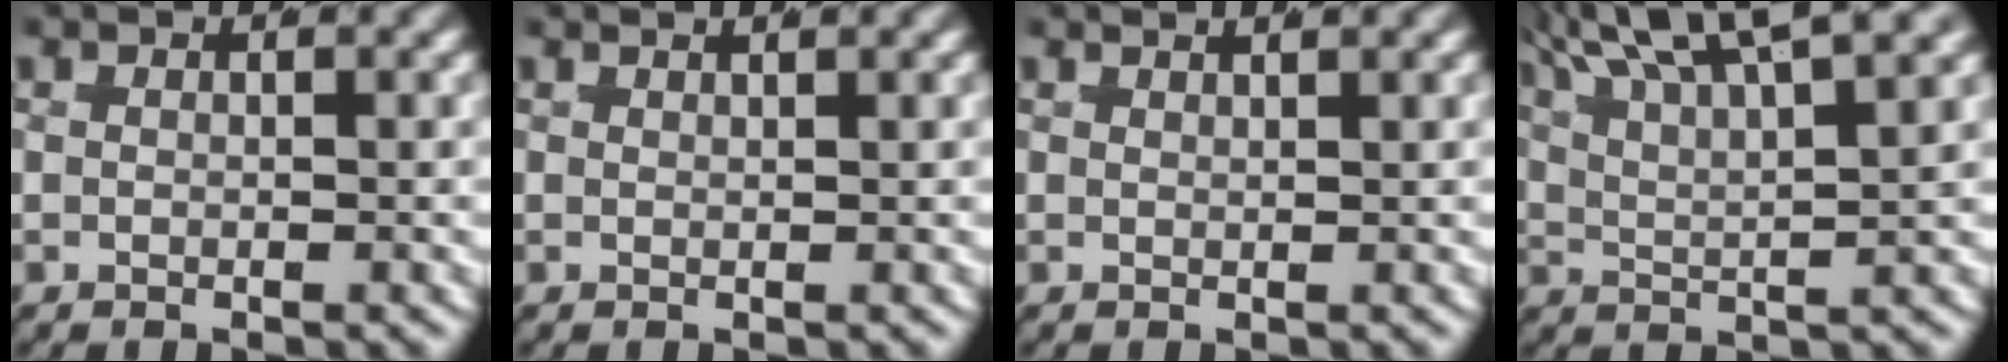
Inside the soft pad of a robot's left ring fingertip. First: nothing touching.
{"total": 1.5, "force": [1.4, 0.4, 0.4], "torque": [-0.003, 0.008, 0.019]}
{"total": 1.9, "force": [1.7, 0.5, 0.6], "torque": [-0.006, 0.008, 0.025]}
{"total": 8.2, "force": [5.2, 3.9, 4.9], "torque": [-0.091, 0.017, 0.068]}